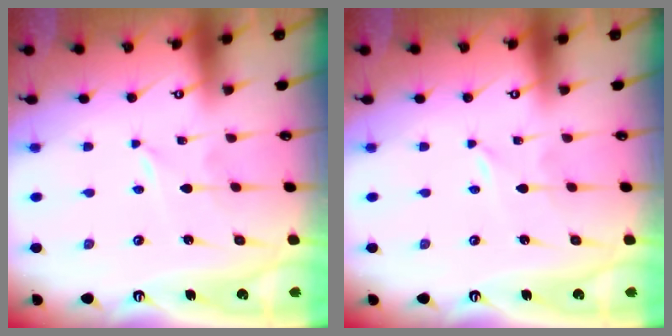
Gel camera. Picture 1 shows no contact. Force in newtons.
{"total": 0.0}